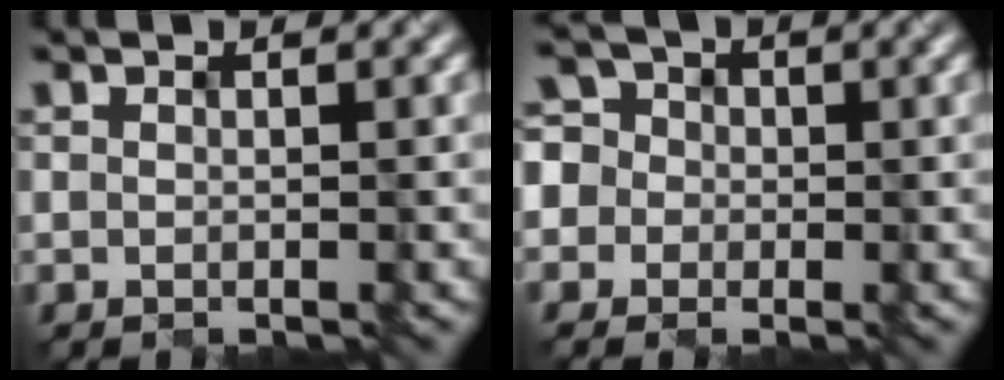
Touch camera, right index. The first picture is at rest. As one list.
[{"total": 5.1, "force": [0.8, 4.8, 1.4], "torque": [-0.037, 0.026, 0.007]}]